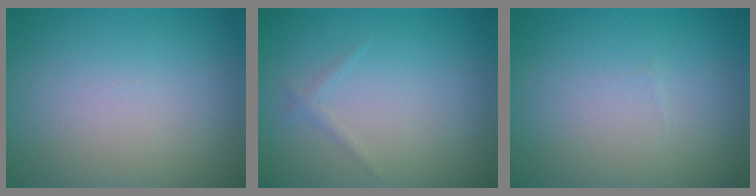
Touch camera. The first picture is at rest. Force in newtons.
{"total": 0.7, "press": 0.7, "slide": 0.0}
{"total": 0.0}